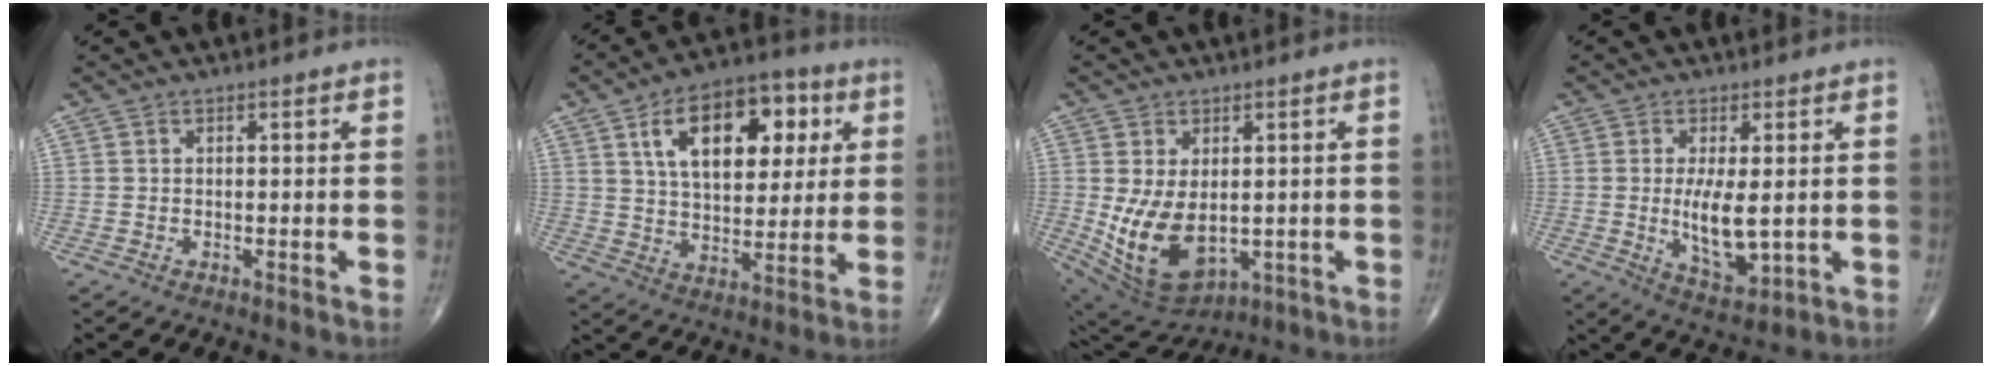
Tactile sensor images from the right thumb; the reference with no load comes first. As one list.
[{"total": 17.9, "force": [6.3, 10.1, 13.4], "torque": [-0.164, -0.007, 0.100]}, {"total": 12.7, "force": [-1.0, 7.7, 10.1], "torque": [-0.175, -0.014, 0.014]}, {"total": 8.3, "force": [-0.1, 3.1, 7.7], "torque": [-0.135, -0.023, 0.009]}]